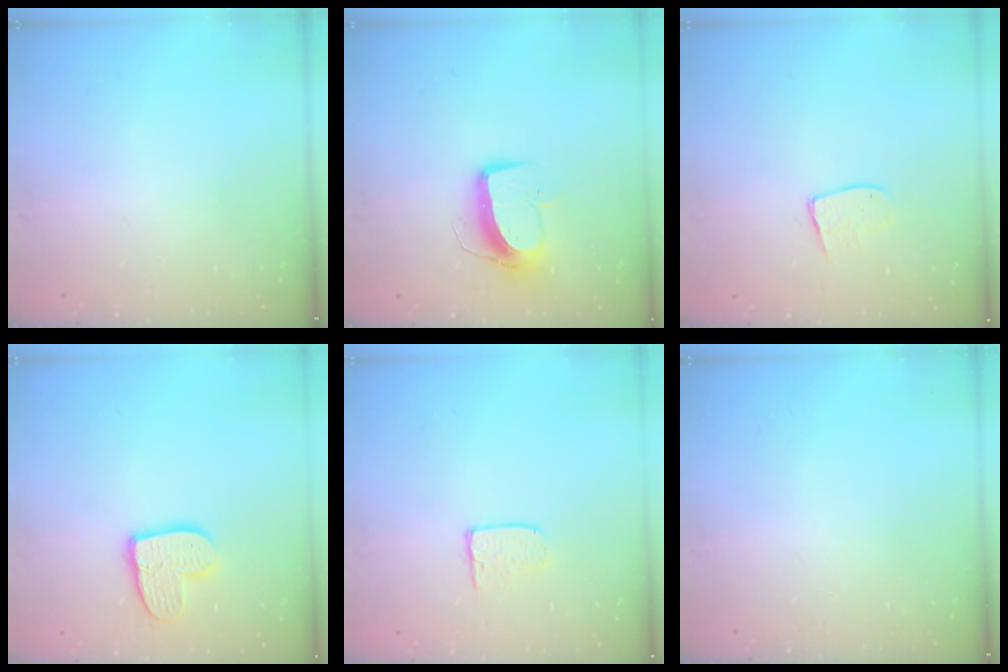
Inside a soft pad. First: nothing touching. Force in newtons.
{"total": 10.0, "press": 9.9, "slide": 0.9}
{"total": 7.9, "press": 7.9, "slide": 0.4}
{"total": 11.5, "press": 11.4, "slide": 0.9}
{"total": 5.2, "press": 5.2, "slide": 0.5}
{"total": 0.0}